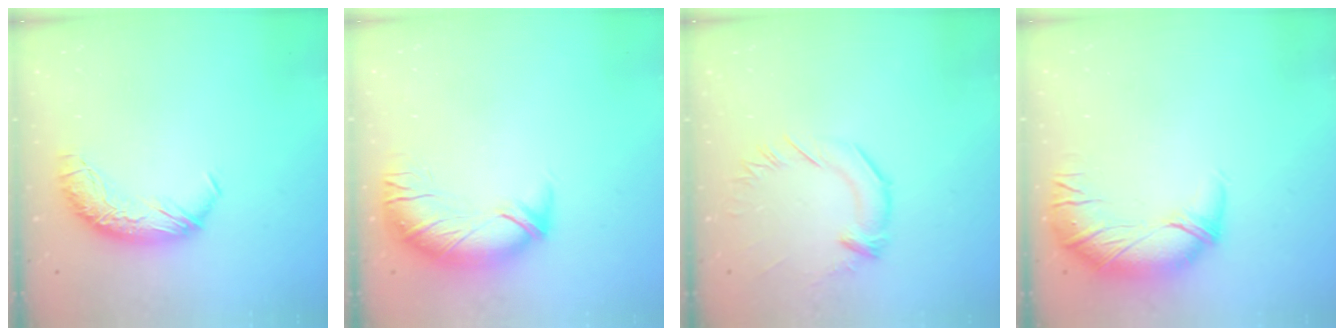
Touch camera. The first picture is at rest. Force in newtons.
{"total": 2.8, "press": 1.2, "slide": 2.5}
{"total": 2.3, "press": 2.3, "slide": 0.6}
{"total": 2.9, "press": 0.7, "slide": 2.8}